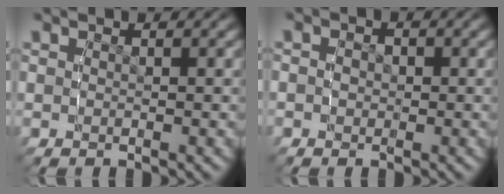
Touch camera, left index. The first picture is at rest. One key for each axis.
{"total": 1.7, "fx": -1.5, "fy": 0.7, "fz": 0.1, "tx": -0.003, "ty": -0.015, "tz": -0.021}